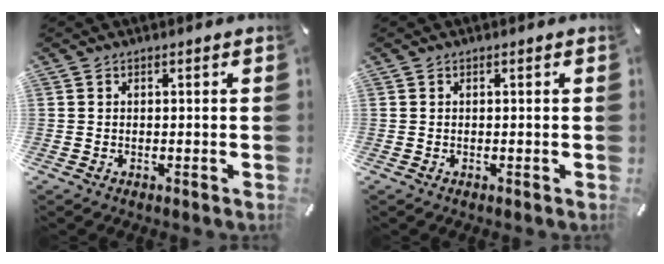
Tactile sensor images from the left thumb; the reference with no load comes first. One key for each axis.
{"total": 0.0}